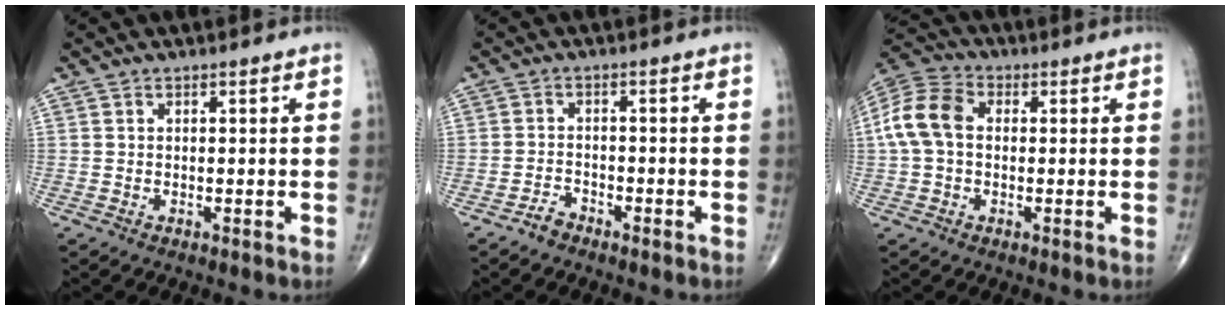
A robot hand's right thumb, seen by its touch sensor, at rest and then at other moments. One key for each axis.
{"total": 2.3, "fx": -2.0, "fy": 1.0, "fz": 0.5, "tx": -0.007, "ty": 0.010, "tz": -0.040}
{"total": 10.0, "fx": 0.6, "fy": 7.1, "fz": 7.0, "tx": -0.146, "ty": 0.030, "tz": 0.002}